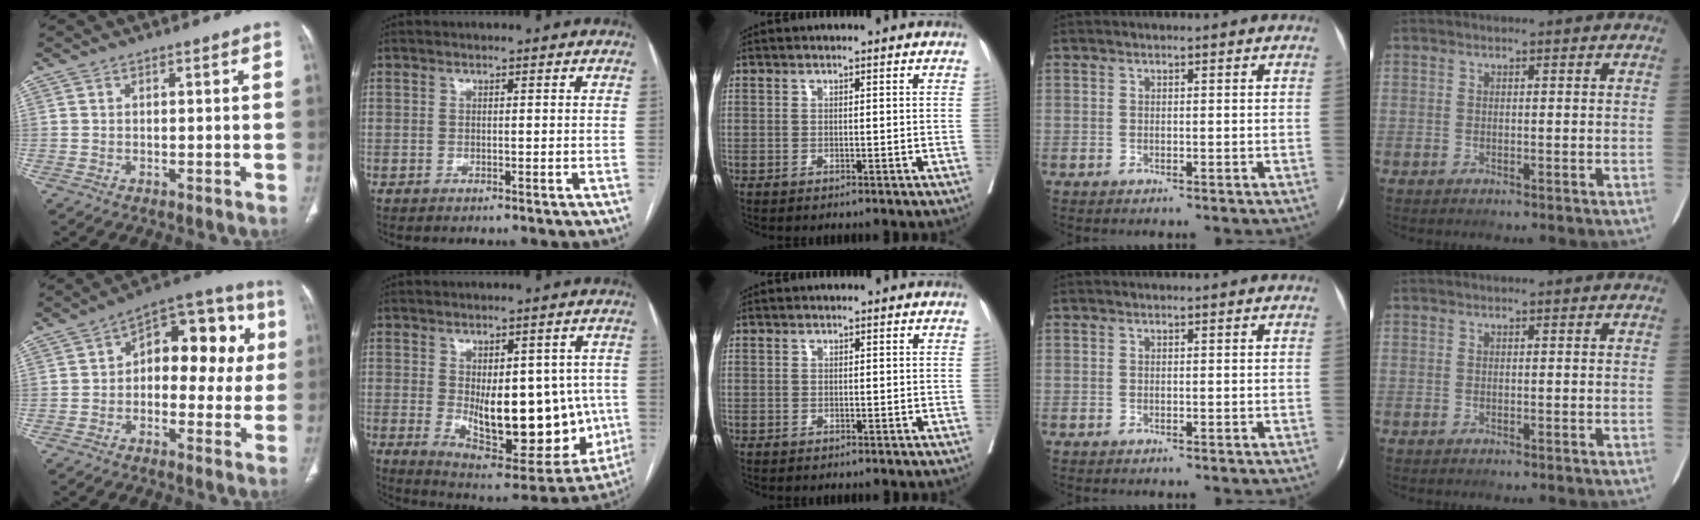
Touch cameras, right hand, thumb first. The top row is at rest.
{"thumb": {"total": 16.6, "force": [2.2, 9.8, 13.2], "torque": [-0.119, 0.039, 0.024]}, "index": {"total": 18.8, "force": [-1.6, 8.7, 16.6], "torque": [-0.230, -0.004, 0.005]}}